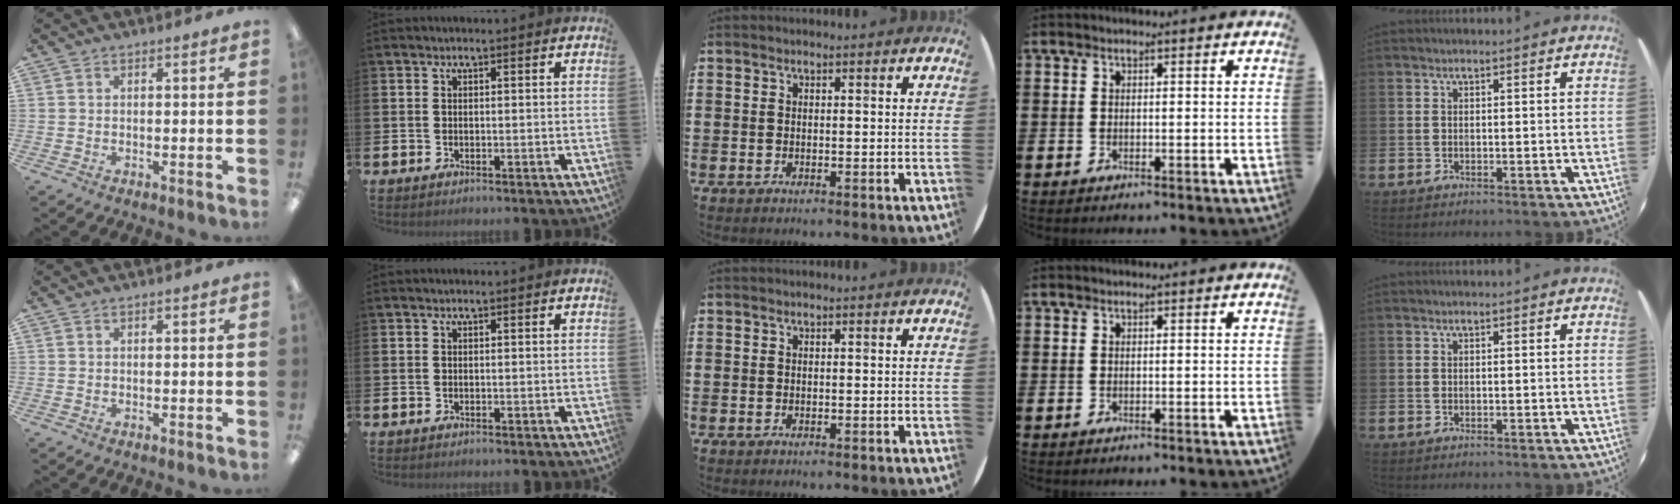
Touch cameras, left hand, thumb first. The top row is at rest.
{}